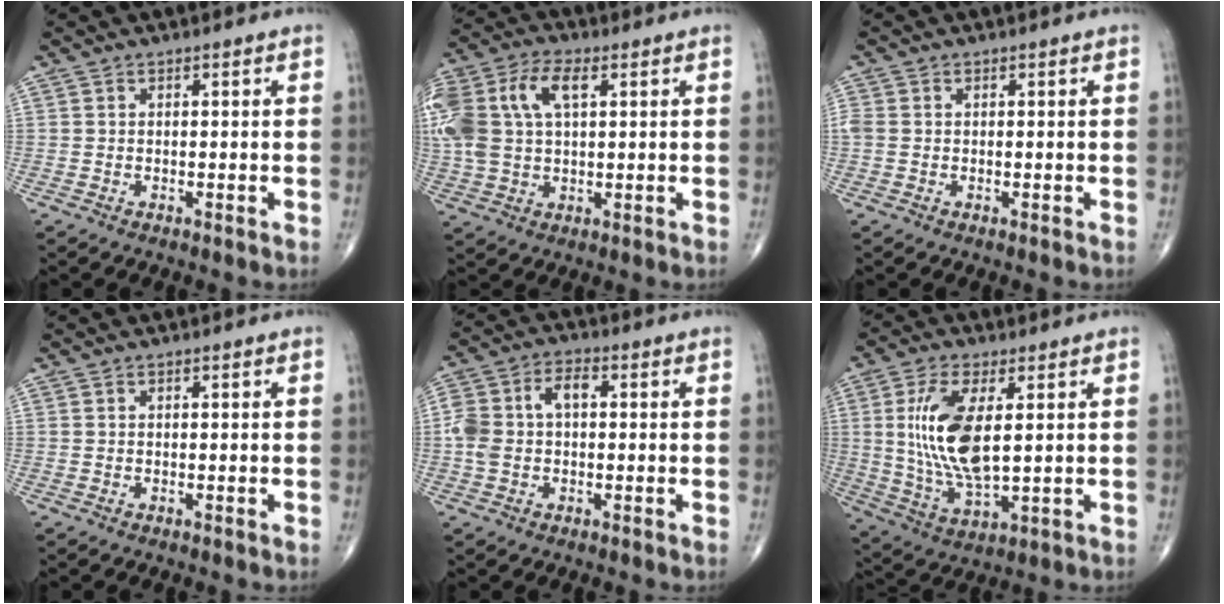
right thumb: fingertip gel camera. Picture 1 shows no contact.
{"total": 18.7, "force": [5.0, 10.9, 14.3], "torque": [-0.348, 0.031, 0.091]}
{"total": 1.6, "force": [0.0, 1.3, 1.0], "torque": [-0.035, 0.002, 0.000]}
{"total": 0.0}
{"total": 8.5, "force": [0.3, 5.3, 6.6], "torque": [-0.145, 0.034, 0.005]}
{"total": 14.2, "force": [2.4, 5.9, 12.7], "torque": [-0.260, -0.021, 0.054]}